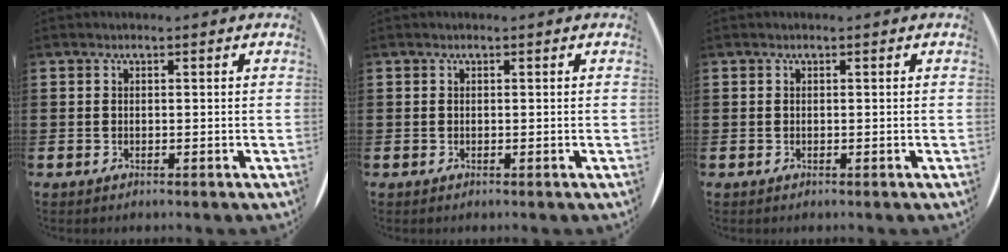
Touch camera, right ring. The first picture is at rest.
{"total": 0.0}
{"total": 0.0}